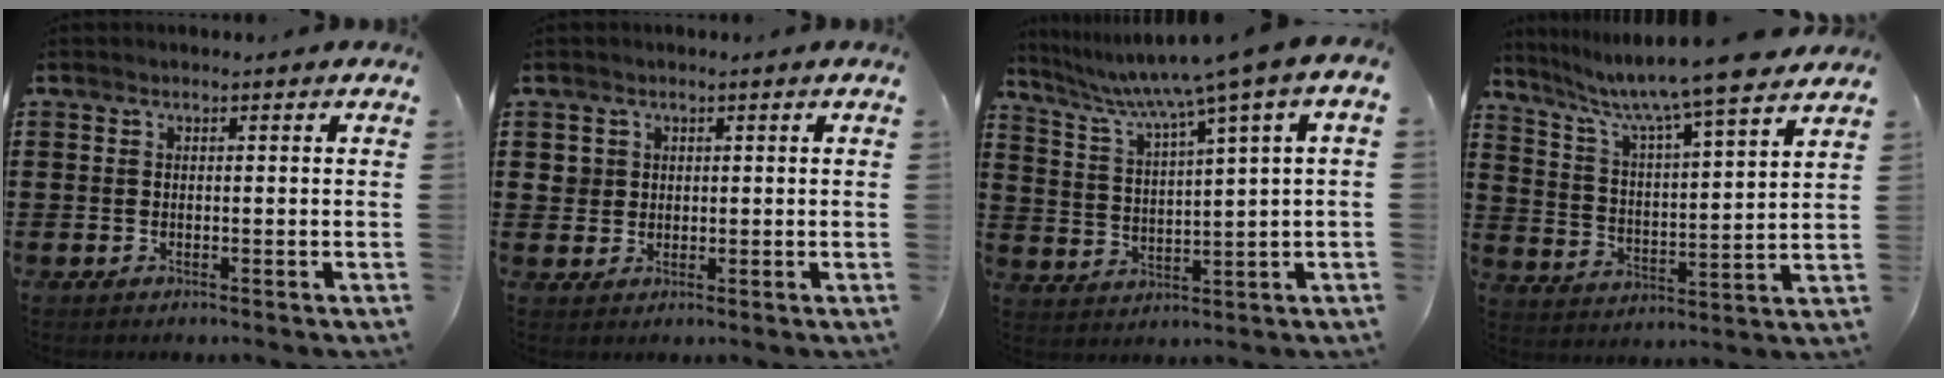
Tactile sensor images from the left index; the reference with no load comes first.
{"total": 2.2, "force": [0.8, 2.1, 0.3], "torque": [-0.014, 0.009, 0.013]}
{"total": 6.9, "force": [4.5, -0.6, 5.1], "torque": [-0.116, -0.035, 0.069]}
{"total": 8.5, "force": [7.4, -0.6, 4.1], "torque": [-0.109, -0.051, 0.120]}